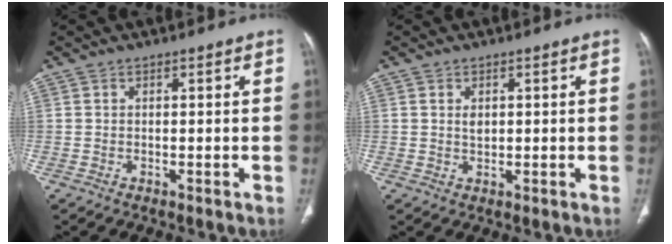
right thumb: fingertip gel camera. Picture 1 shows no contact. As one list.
[{"total": 1.7, "force": [0.5, 1.1, 1.2], "torque": [-0.017, -0.004, 0.012]}]